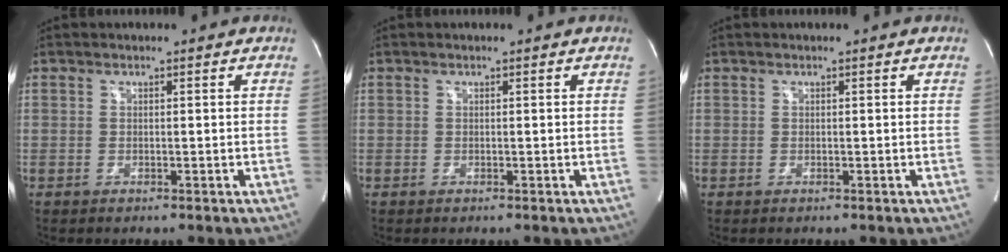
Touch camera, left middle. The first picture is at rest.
{"total": 0.0}
{"total": 0.0}